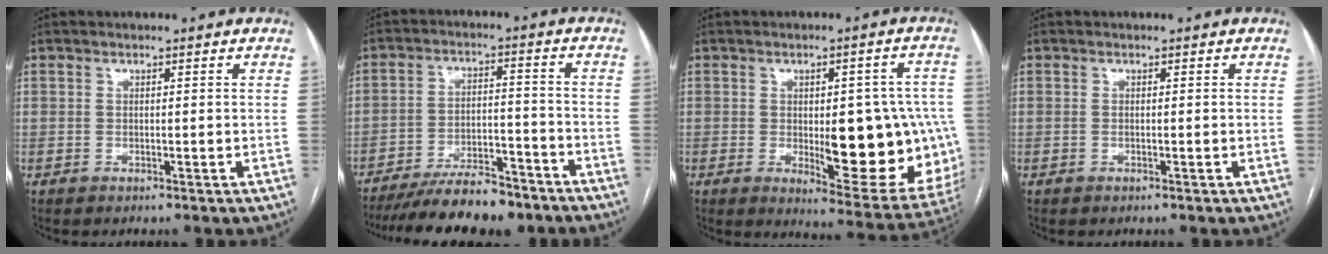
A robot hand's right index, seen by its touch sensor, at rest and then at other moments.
{"total": 13.3, "force": [-11.3, 3.2, 6.2], "torque": [-0.095, 0.006, -0.179]}
{"total": 17.8, "force": [-2.1, 6.3, 16.5], "torque": [-0.157, 0.007, -0.002]}
{"total": 0.0}